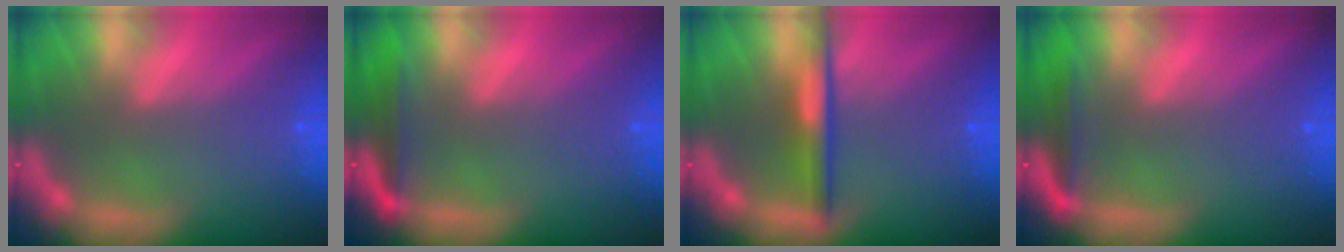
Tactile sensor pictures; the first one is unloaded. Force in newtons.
{"total": 3.0}
{"total": 3.4}
{"total": 2.5}